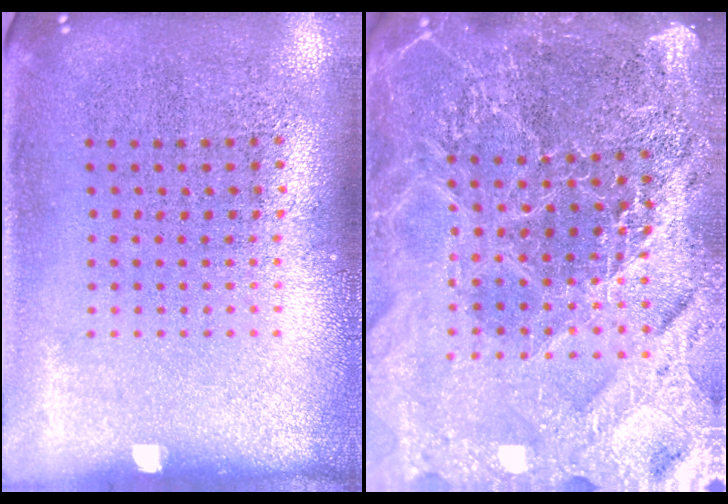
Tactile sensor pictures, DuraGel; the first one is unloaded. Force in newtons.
{"total": 5.3, "press": 4.8, "slide": 2.3}